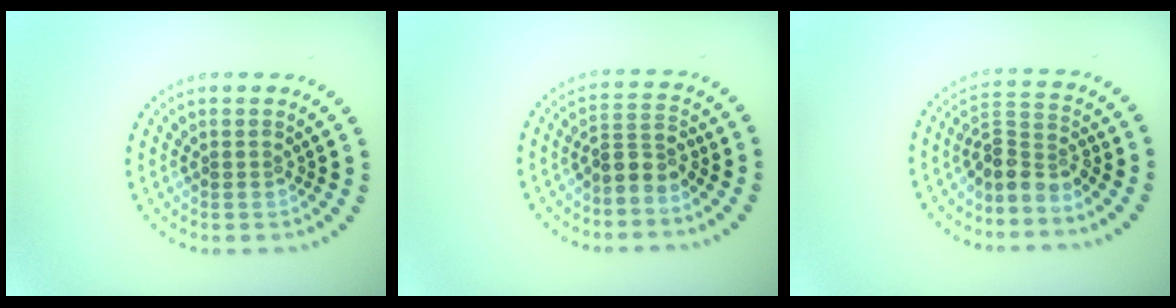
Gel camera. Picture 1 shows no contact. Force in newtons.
{"total": 2.6, "press": 2.0, "slide": 1.6}
{"total": 3.3, "press": 2.2, "slide": 2.4}